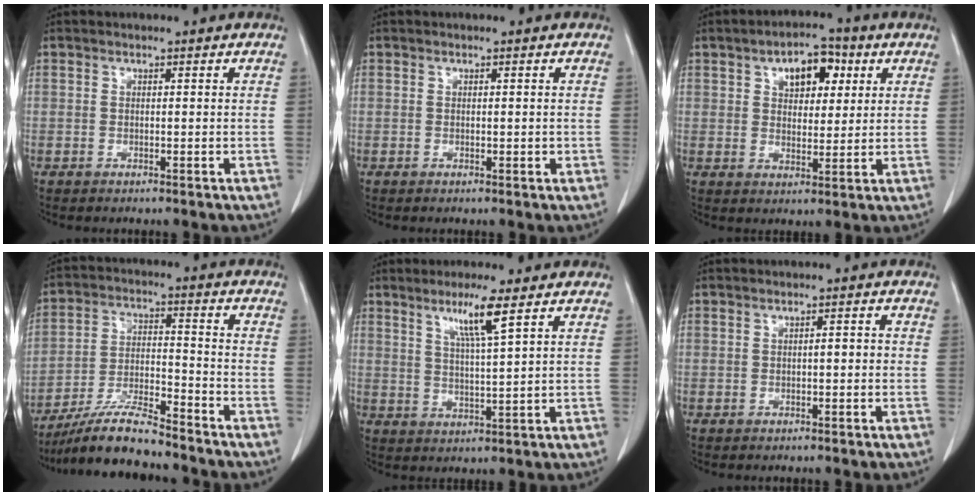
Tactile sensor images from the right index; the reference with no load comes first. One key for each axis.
{"total": 1.0, "fx": 0.0, "fy": 0.5, "fz": 0.8, "tx": -0.012, "ty": -0.001, "tz": 0.002}
{"total": 7.5, "fx": 3.2, "fy": 4.1, "fz": 5.4, "tx": -0.079, "ty": 0.018, "tz": 0.050}
{"total": 10.8, "fx": -9.5, "fy": 0.8, "fz": 5.1, "tx": -0.096, "ty": -0.007, "tz": -0.173}
{"total": 6.2, "fx": 3.4, "fy": -0.8, "fz": 5.0, "tx": -0.097, "ty": -0.007, "tz": 0.066}
{"total": 1.2, "fx": -0.2, "fy": 0.3, "fz": 1.1, "tx": -0.017, "ty": 0.003, "tz": -0.002}